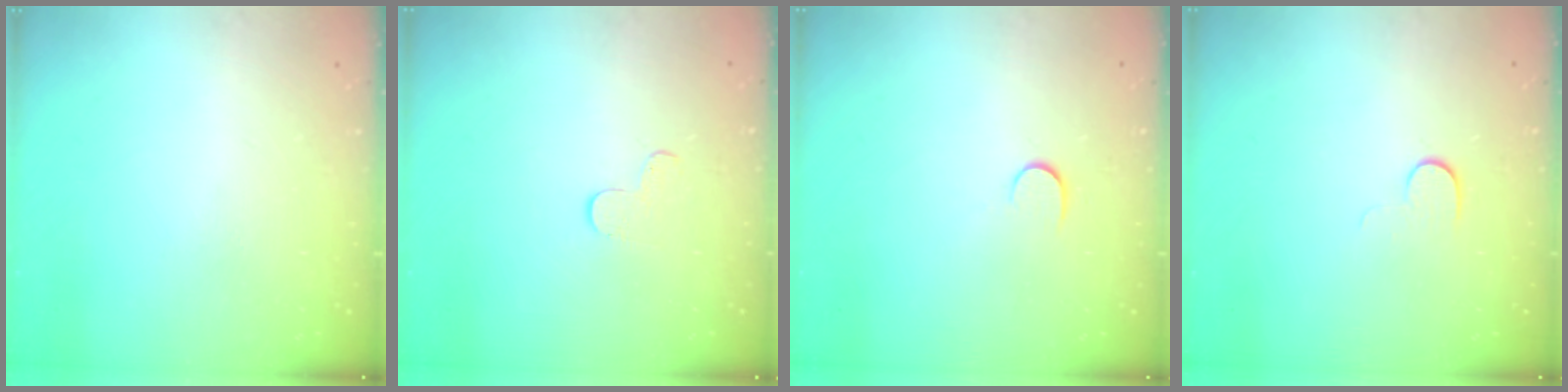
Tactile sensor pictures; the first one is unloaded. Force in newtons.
{"total": 4.0, "press": 3.9, "slide": 0.4}
{"total": 5.7, "press": 5.6, "slide": 0.7}
{"total": 4.8, "press": 4.7, "slide": 0.5}